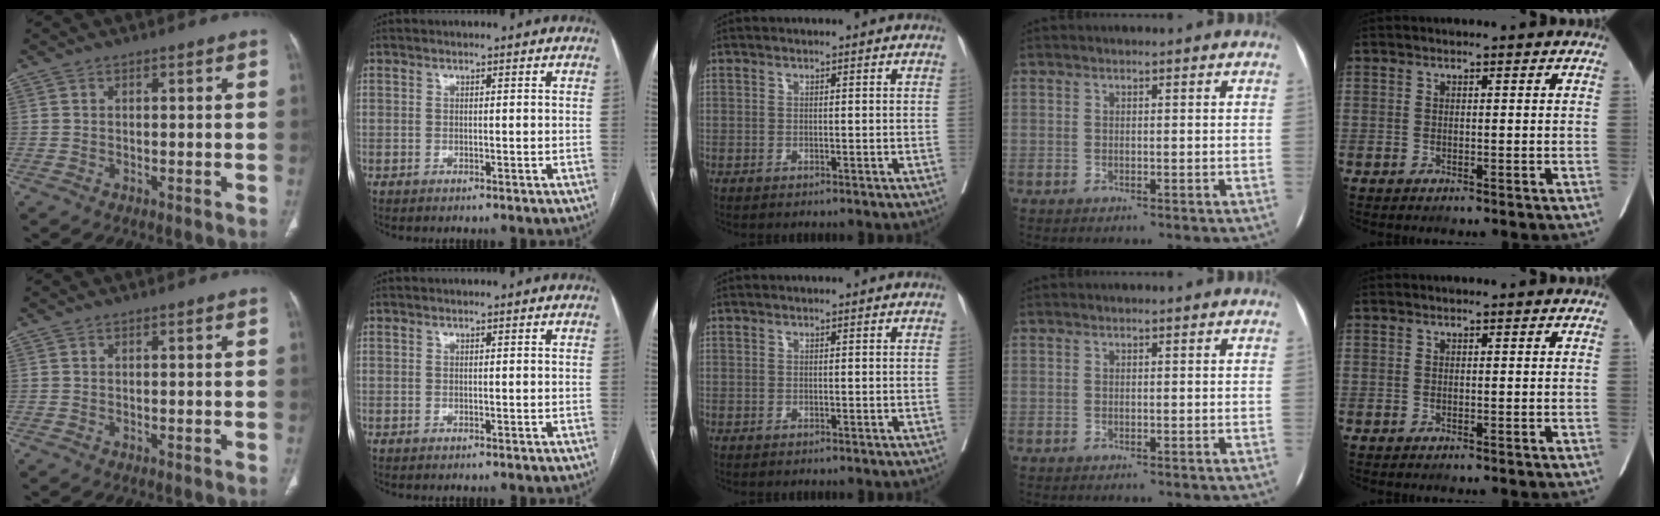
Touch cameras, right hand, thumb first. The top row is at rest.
{}